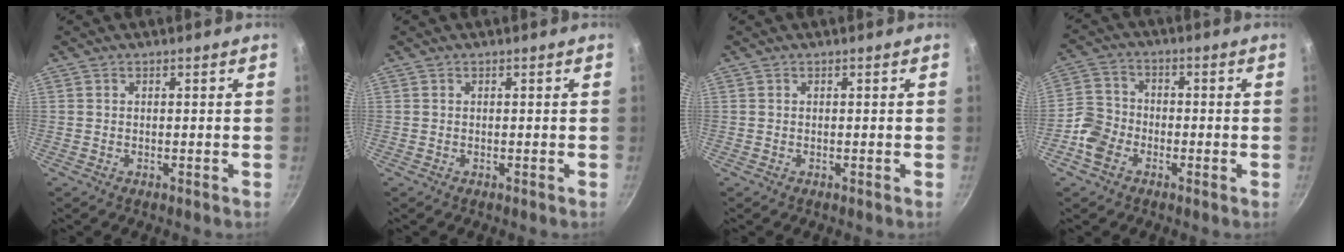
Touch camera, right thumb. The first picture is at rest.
{"total": 0.0}
{"total": 0.0}
{"total": 6.7, "force": [-3.2, 5.1, 2.9], "torque": [-0.039, 0.026, -0.074]}